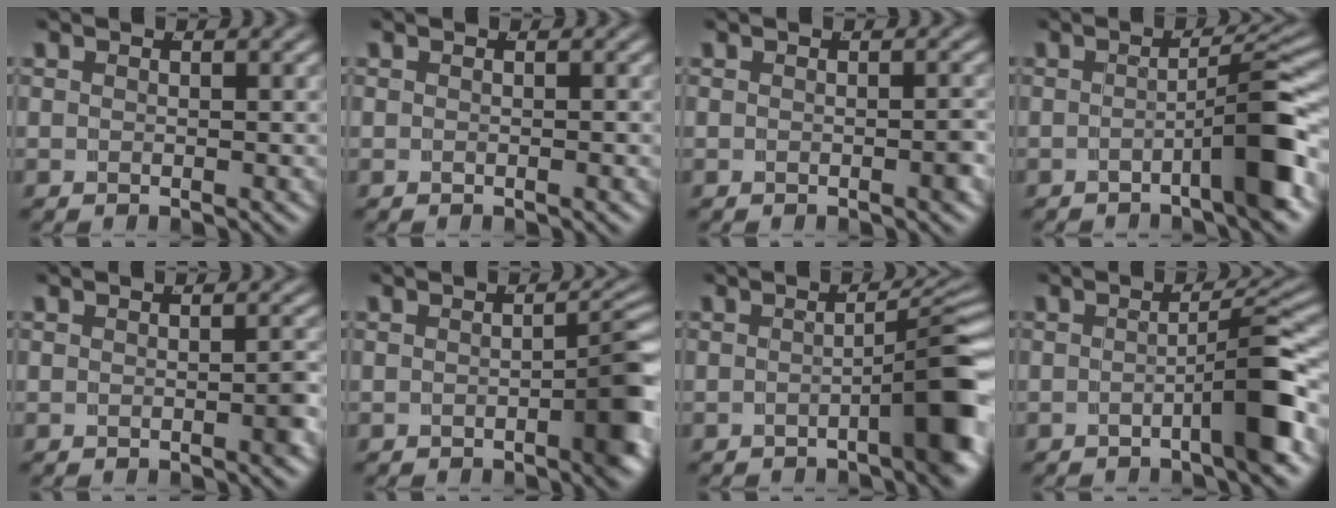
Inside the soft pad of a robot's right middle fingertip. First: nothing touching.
{"total": 0.0}
{"total": 0.7, "force": [-0.4, 0.0, 0.6], "torque": [-0.008, 0.004, -0.009]}
{"total": 4.9, "force": [-2.1, 0.3, 4.4], "torque": [-0.055, 0.015, -0.038]}
{"total": 1.0, "force": [-0.6, 0.1, 0.8], "torque": [-0.012, 0.003, -0.012]}
{"total": 3.8, "force": [-1.3, 0.9, 3.5], "torque": [-0.037, 0.003, -0.023]}
{"total": 5.4, "force": [-2.0, 0.9, 5.0], "torque": [-0.059, 0.010, -0.035]}
{"total": 4.4, "force": [-1.9, 0.2, 3.9], "torque": [-0.047, 0.014, -0.035]}